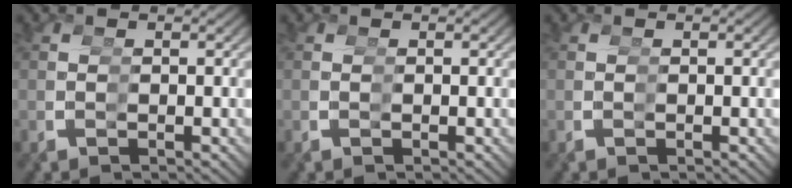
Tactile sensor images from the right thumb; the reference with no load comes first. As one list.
[{"total": 0.0}, {"total": 0.0}]